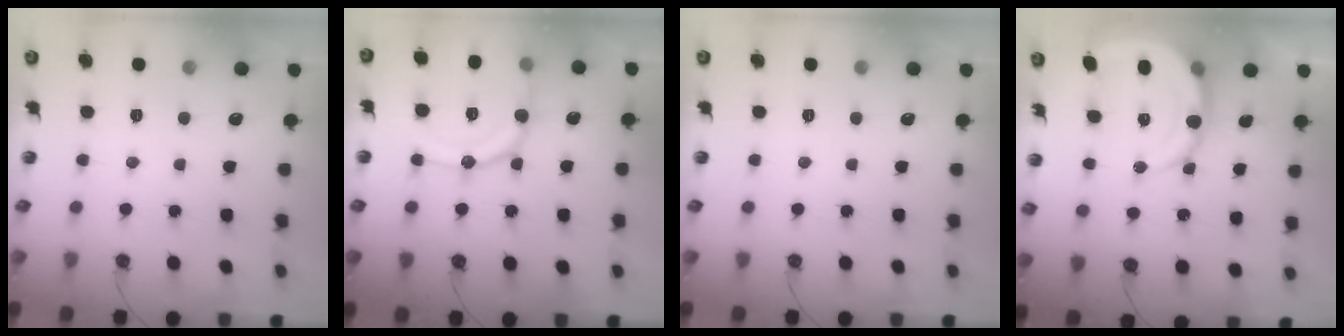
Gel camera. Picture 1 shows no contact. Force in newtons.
{"total": 16.3, "press": 16.0, "slide": 3.2}
{"total": 0.0}
{"total": 12.0, "press": 11.8, "slide": 2.2}